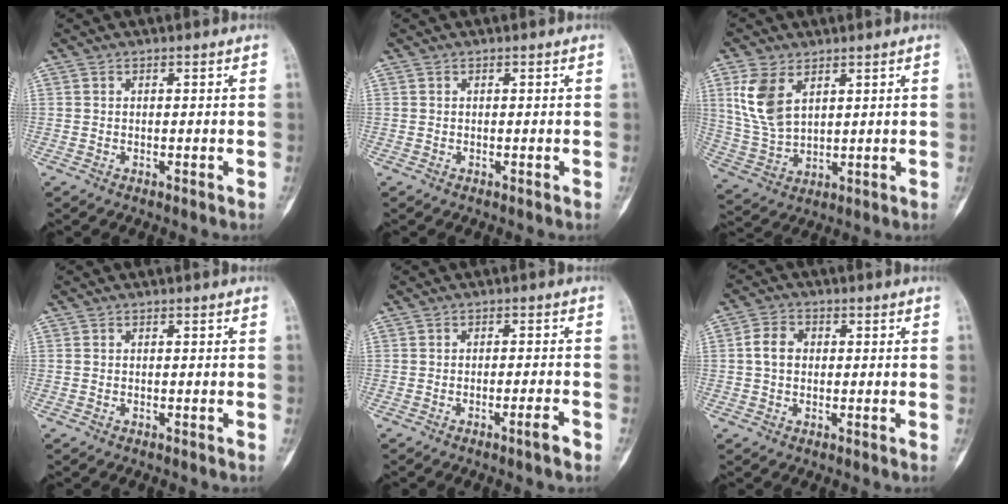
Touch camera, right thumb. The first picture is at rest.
{"total": 0.0}
{"total": 9.9, "force": [4.2, 5.8, 6.8], "torque": [-0.134, -0.013, 0.094]}
{"total": 0.0}
{"total": 2.9, "force": [-1.8, 0.1, 2.3], "torque": [-0.039, 0.008, -0.028]}
{"total": 4.6, "force": [0.4, 3.6, 2.9], "torque": [-0.046, 0.010, -0.001]}